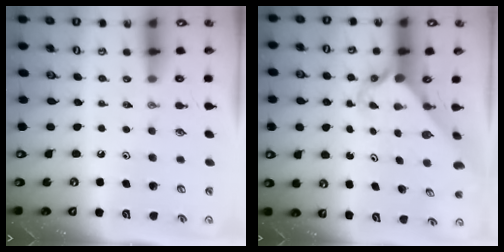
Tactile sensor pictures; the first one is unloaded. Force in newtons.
{"total": 2.8, "press": 2.7, "slide": 0.2}